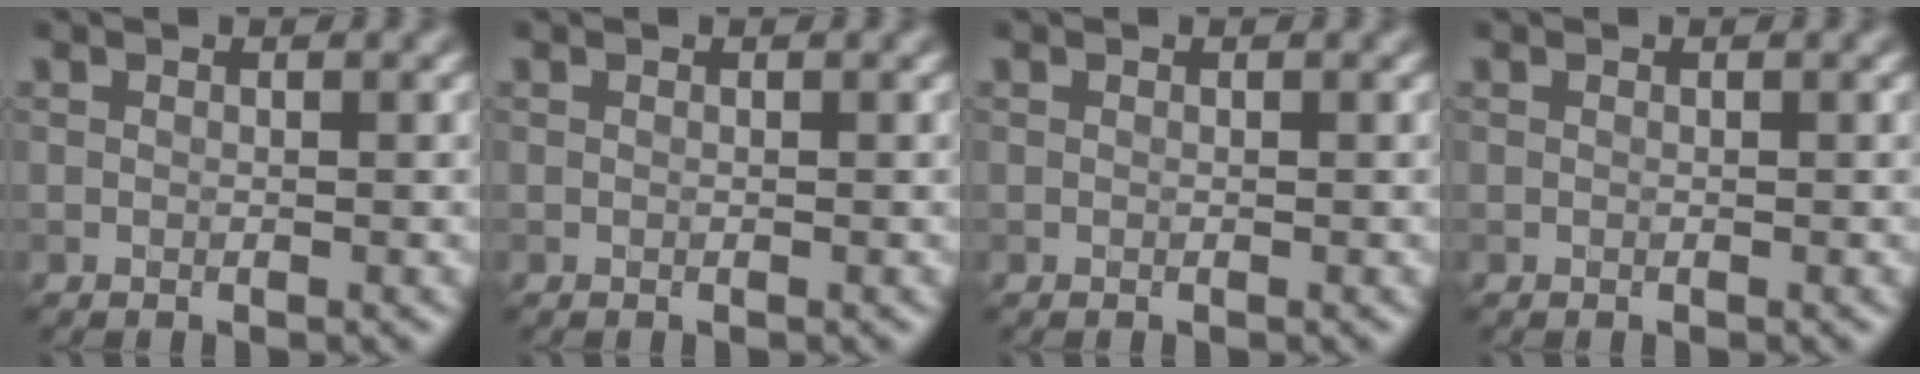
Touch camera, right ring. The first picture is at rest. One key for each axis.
{"total": 0.0}
{"total": 0.0}
{"total": 0.0}